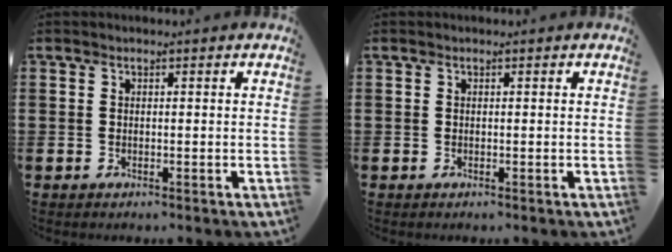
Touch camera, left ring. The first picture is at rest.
{"total": 0.0}